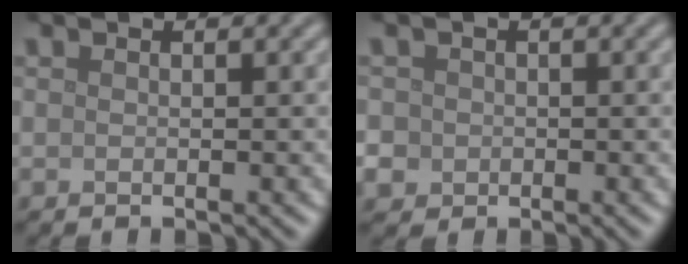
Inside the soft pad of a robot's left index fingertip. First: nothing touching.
{"total": 4.4, "force": [-0.9, 4.1, 1.4], "torque": [-0.032, 0.004, -0.036]}